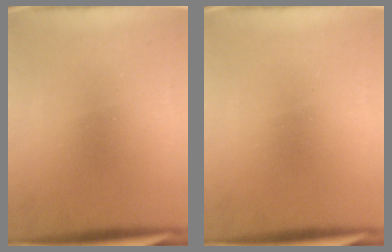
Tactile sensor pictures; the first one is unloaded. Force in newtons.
{"total": 0.0}